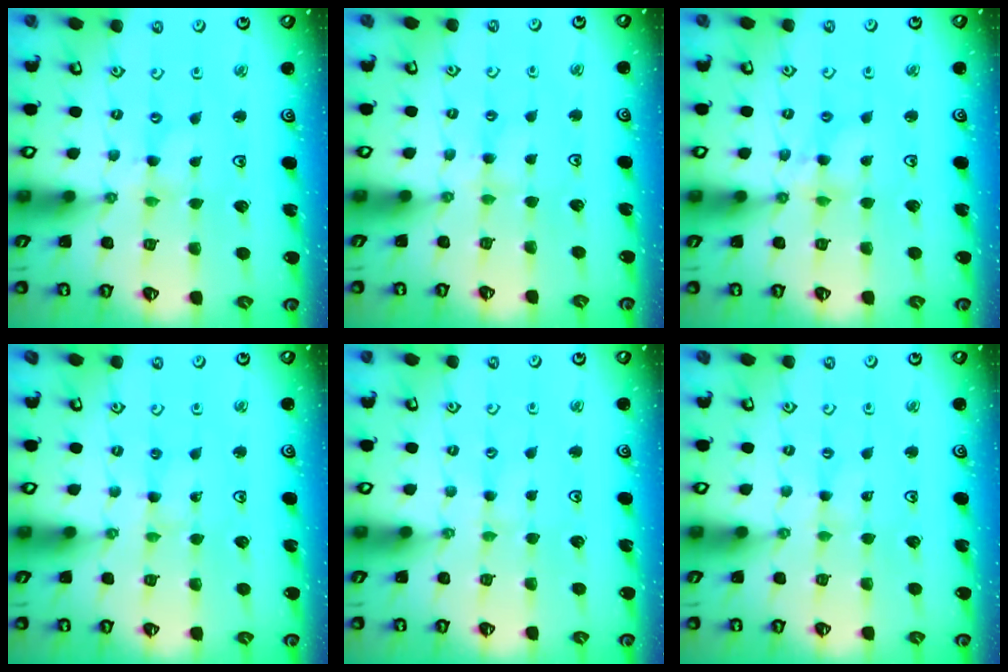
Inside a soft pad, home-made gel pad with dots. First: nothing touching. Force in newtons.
{"total": 2.4, "press": 2.4, "slide": 0.5}
{"total": 4.9, "press": 4.8, "slide": 0.5}
{"total": 2.1, "press": 2.0, "slide": 0.3}
{"total": 1.9, "press": 1.9, "slide": 0.3}
{"total": 0.0}